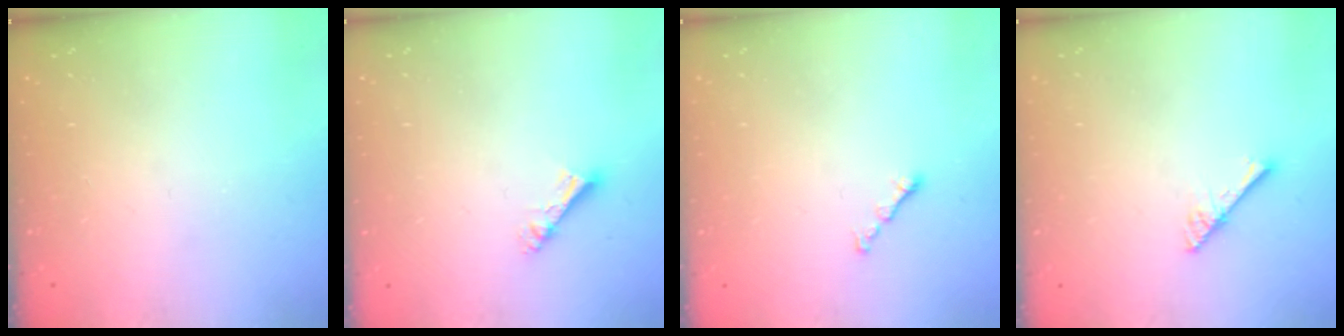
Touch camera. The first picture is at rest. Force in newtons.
{"total": 3.7, "press": 3.7, "slide": 0.5}
{"total": 0.8, "press": 0.7, "slide": 0.4}
{"total": 2.9, "press": 2.9, "slide": 0.2}